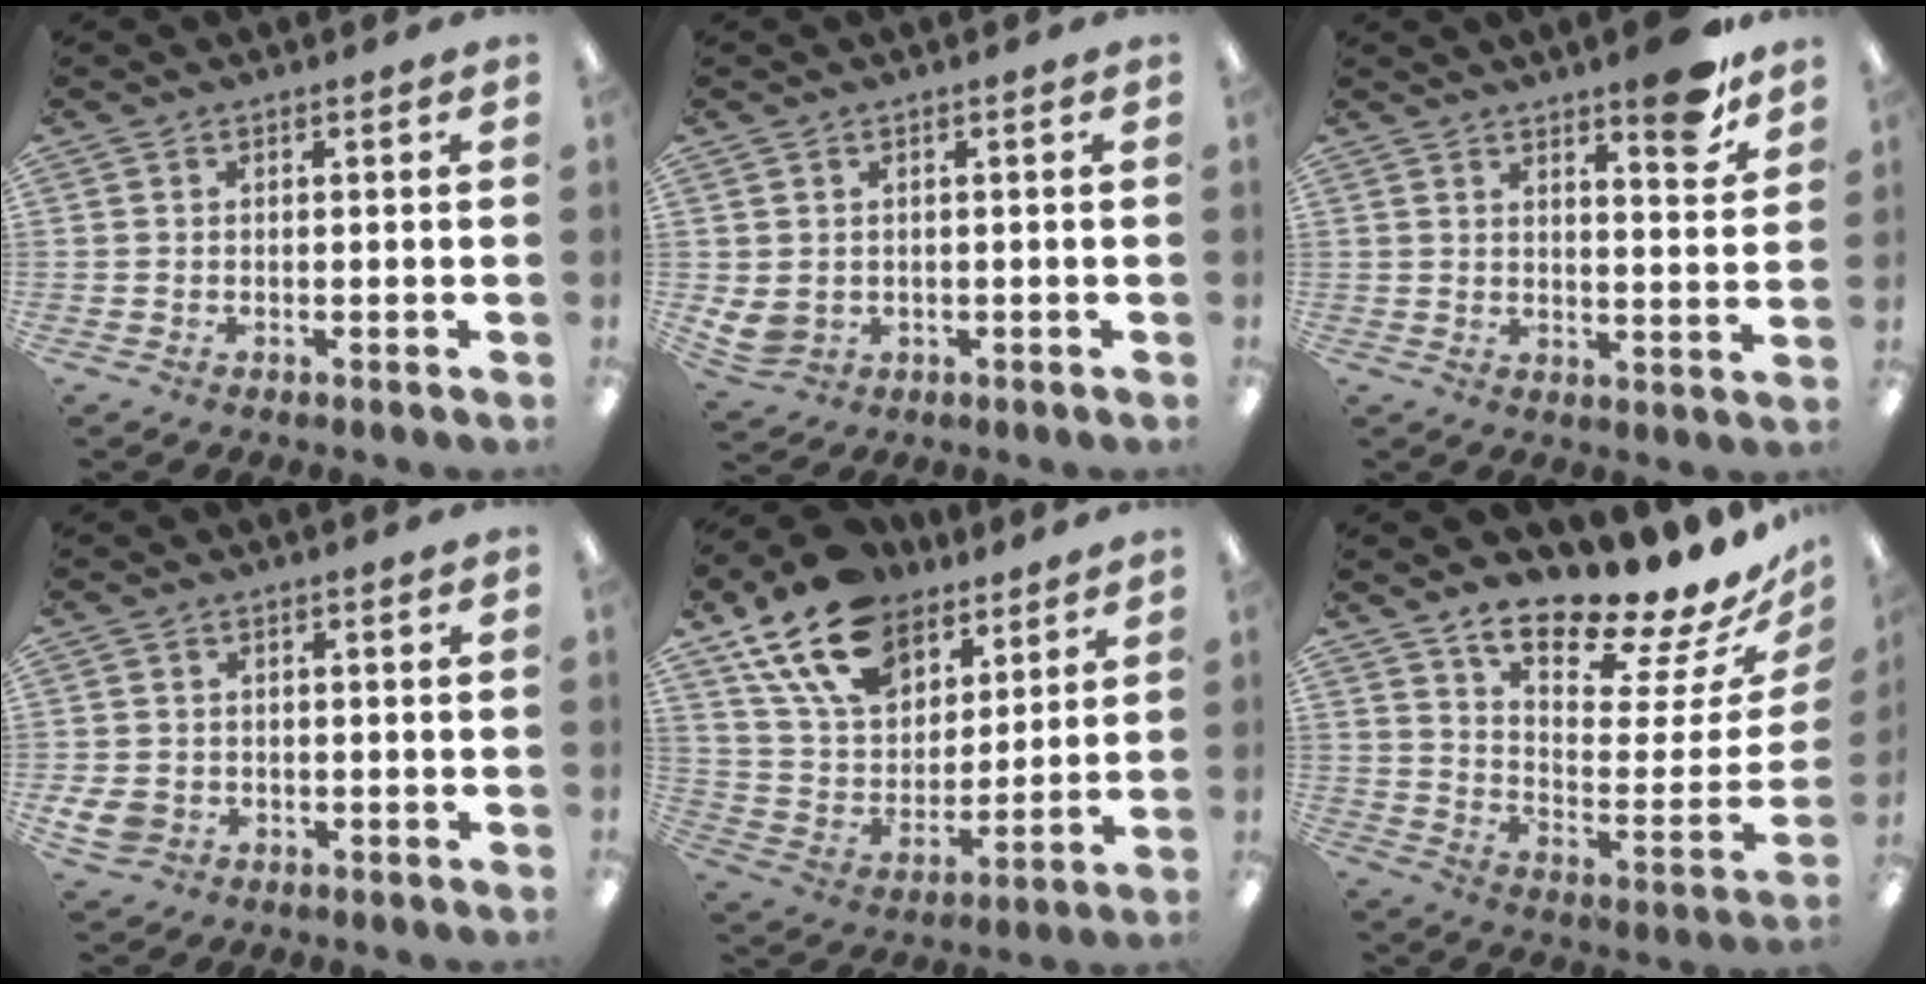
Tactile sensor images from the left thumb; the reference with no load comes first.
{"total": 4.0, "force": [0.8, 3.4, 2.0], "torque": [-0.052, -0.001, 0.017]}
{"total": 9.3, "force": [7.1, 2.0, 5.7], "torque": [-0.064, -0.047, 0.114]}
{"total": 4.3, "force": [-1.1, 3.6, 2.1], "torque": [-0.055, 0.001, -0.020]}
{"total": 18.7, "force": [12.8, 10.8, 8.2], "torque": [-0.169, -0.061, 0.238]}
{"total": 16.8, "force": [15.3, 3.3, 6.3], "torque": [-0.081, -0.137, 0.254]}